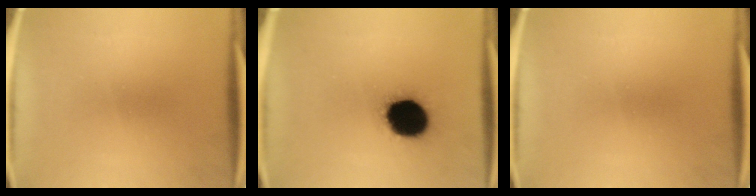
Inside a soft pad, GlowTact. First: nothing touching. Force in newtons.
{"total": 19.1}
{"total": 0.0}